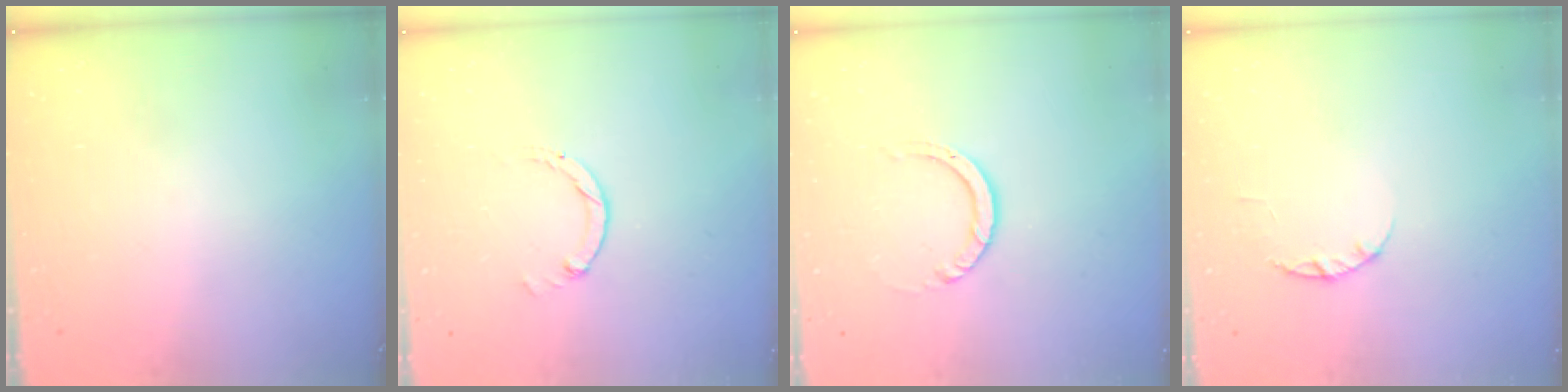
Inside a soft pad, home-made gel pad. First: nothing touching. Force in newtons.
{"total": 0.7, "press": 0.7, "slide": 0.2}
{"total": 4.0, "press": 4.0, "slide": 0.2}
{"total": 2.4, "press": 2.3, "slide": 0.4}